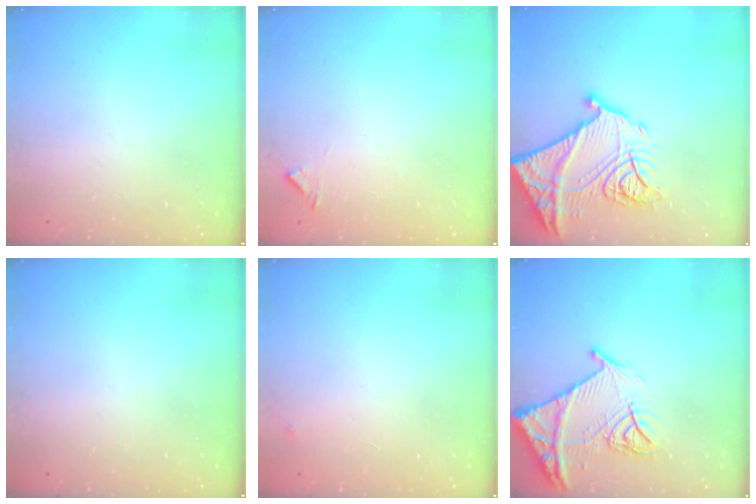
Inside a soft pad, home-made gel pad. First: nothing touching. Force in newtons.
{"total": 5.7, "press": 5.7, "slide": 0.4}
{"total": 25.4, "press": 25.3, "slide": 2.5}
{"total": 0.0}
{"total": 2.5, "press": 2.4, "slide": 0.4}
{"total": 15.9, "press": 15.8, "slide": 1.6}